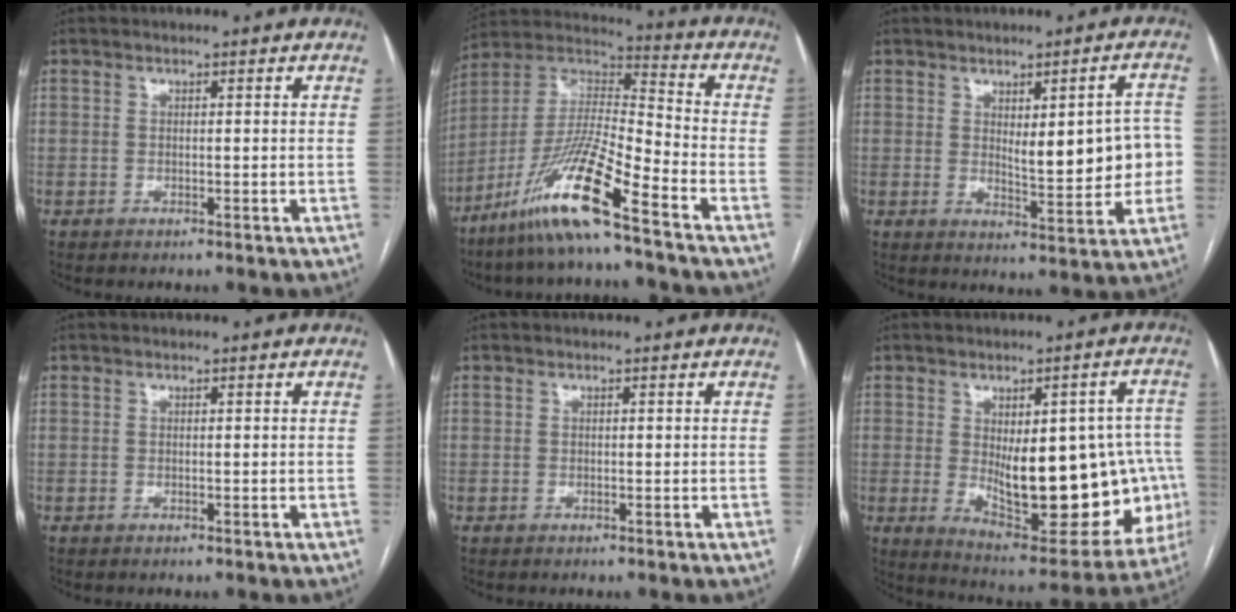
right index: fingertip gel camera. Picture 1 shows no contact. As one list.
[{"total": 15.4, "force": [-9.8, -0.1, 11.9], "torque": [-0.248, -0.016, -0.188]}, {"total": 9.7, "force": [0.4, 2.8, 9.2], "torque": [-0.116, 0.011, 0.014]}, {"total": 0.0}, {"total": 0.0}, {"total": 22.3, "force": [-2.0, 8.5, 20.5], "torque": [-0.228, 0.012, 0.006]}]